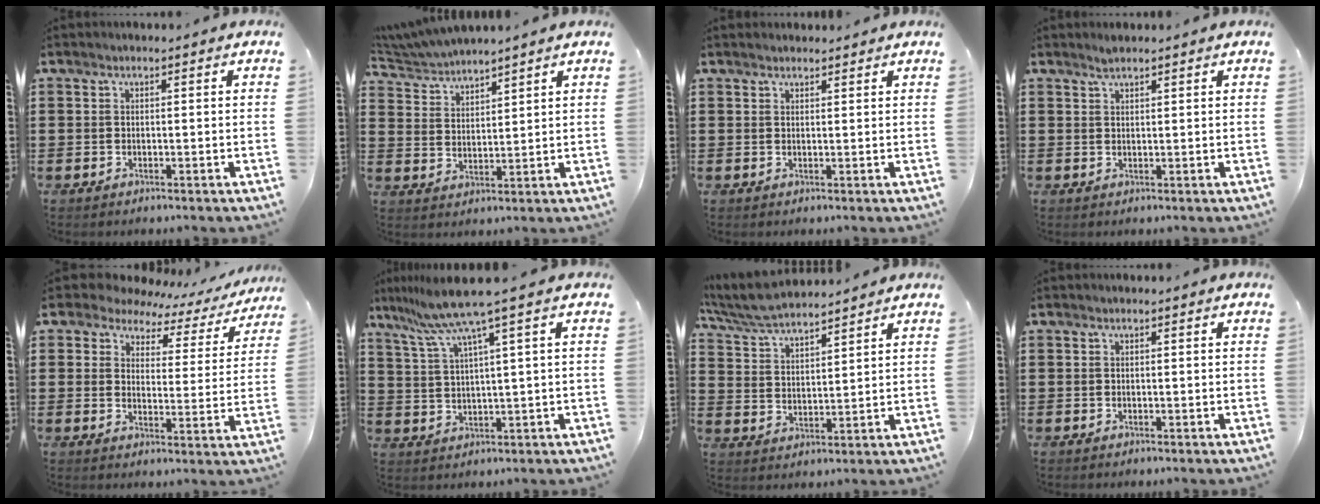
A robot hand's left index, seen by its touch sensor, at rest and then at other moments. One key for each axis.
{"total": 4.9, "fx": 4.9, "fy": 0.1, "fz": 0.5, "tx": -0.029, "ty": -0.016, "tz": 0.090}
{"total": 1.1, "fx": 1.0, "fy": 0.2, "fz": 0.0, "tx": -0.003, "ty": 0.000, "tz": 0.021}
{"total": 1.4, "fx": 1.2, "fy": 0.2, "fz": 0.5, "tx": -0.012, "ty": 0.000, "tz": 0.024}
{"total": 4.8, "fx": 3.9, "fy": 2.5, "fz": 1.2, "tx": -0.042, "ty": -0.018, "tz": 0.063}
{"total": 8.2, "fx": 5.6, "fy": -1.4, "fz": 5.9, "tx": -0.141, "ty": -0.040, "tz": 0.089}
{"total": 6.4, "fx": 6.0, "fy": 0.7, "fz": 2.1, "tx": -0.064, "ty": -0.021, "tz": 0.109}
{"total": 0.0}